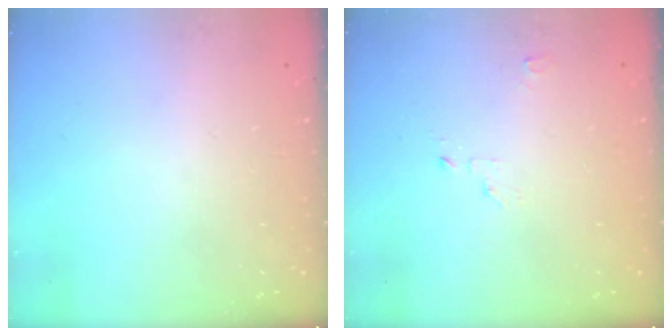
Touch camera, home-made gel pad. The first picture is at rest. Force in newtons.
{"total": 2.1, "press": 2.1, "slide": 0.2}